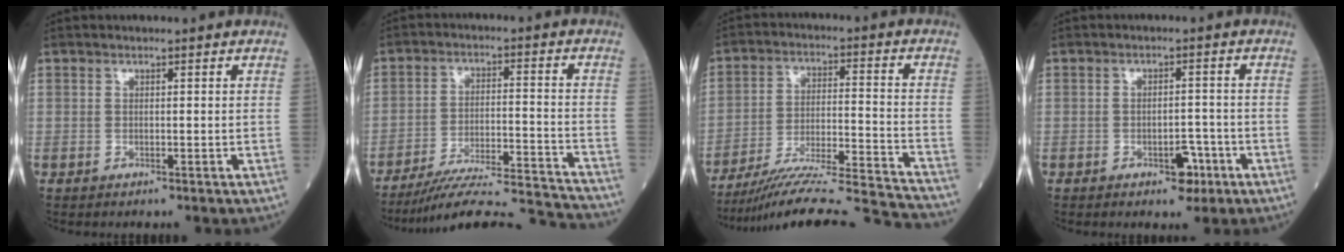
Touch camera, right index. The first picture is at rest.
{"total": 18.7, "force": [-18.0, -0.8, 5.0], "torque": [-0.062, -0.006, -0.265]}
{"total": 22.5, "force": [-21.3, -1.4, 7.1], "torque": [-0.084, -0.018, -0.316]}
{"total": 3.8, "force": [-2.0, 1.8, 2.7], "torque": [-0.033, 0.005, -0.024]}